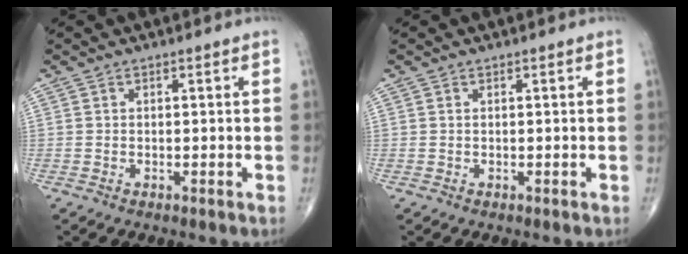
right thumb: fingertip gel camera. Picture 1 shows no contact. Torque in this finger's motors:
{"motor_torque": [0.21, 0.01, 0.07, 0.20, 0.07]}